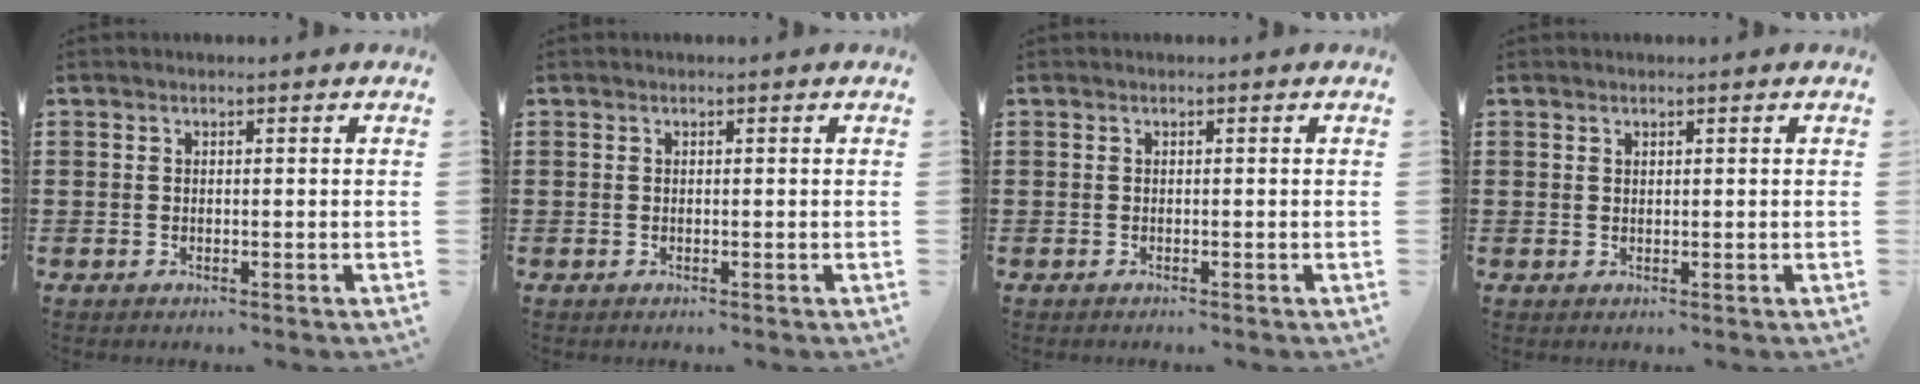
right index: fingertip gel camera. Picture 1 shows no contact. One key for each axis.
{"total": 0.0}
{"total": 0.0}
{"total": 0.6, "fx": 0.5, "fy": 0.4, "fz": 0.2, "tx": -0.006, "ty": 0.002, "tz": 0.009}